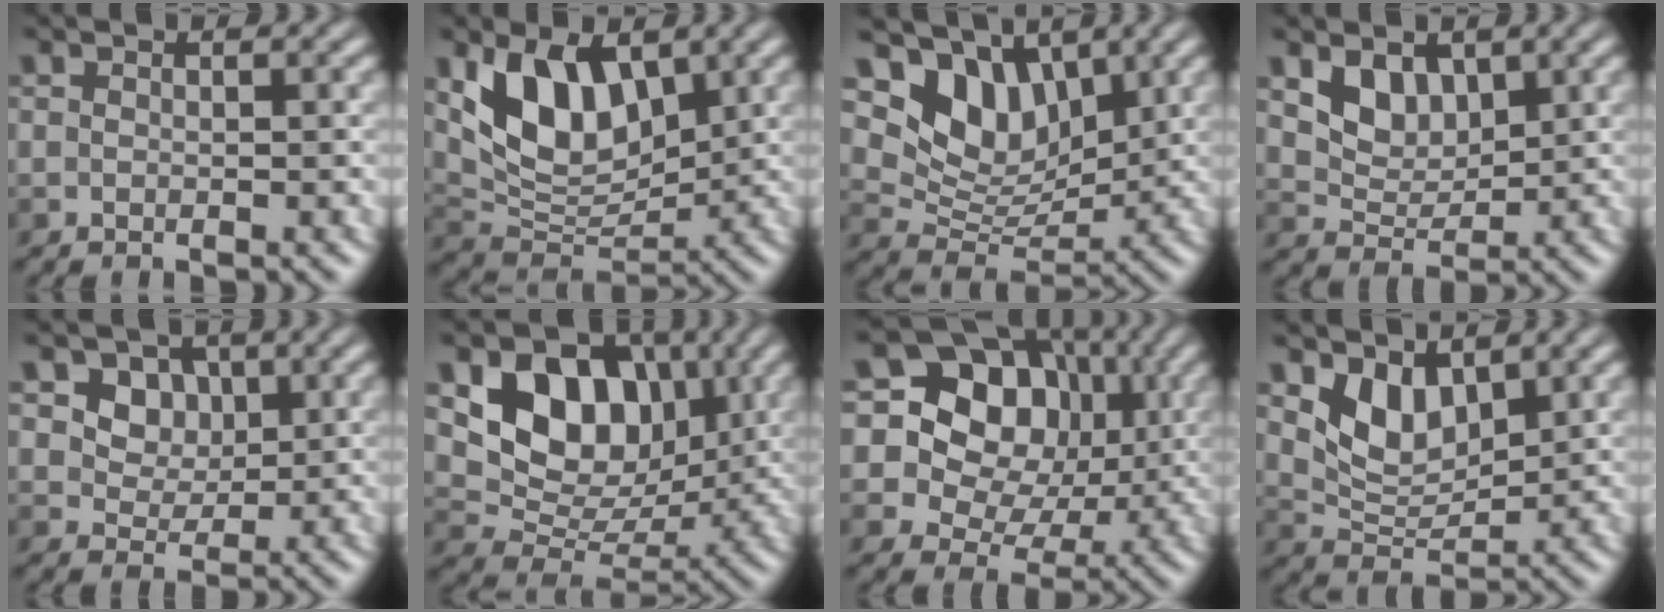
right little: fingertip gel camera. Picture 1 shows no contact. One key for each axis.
{"total": 6.8, "fx": 2.4, "fy": 4.1, "fz": 4.9, "tx": -0.099, "ty": -0.014, "tz": 0.042}
{"total": 7.0, "fx": 3.7, "fy": 4.5, "fz": 3.8, "tx": -0.070, "ty": -0.005, "tz": 0.067}
{"total": 3.2, "fx": 1.5, "fy": 2.2, "fz": 1.8, "tx": -0.046, "ty": -0.014, "tz": 0.022}
{"total": 3.2, "fx": 0.8, "fy": 2.7, "fz": 1.4, "tx": -0.029, "ty": -0.011, "tz": 0.011}
{"total": 9.5, "fx": 2.9, "fy": 7.0, "fz": 5.6, "tx": -0.097, "ty": -0.007, "tz": 0.049}
{"total": 13.3, "fx": 4.2, "fy": 10.4, "fz": 7.2, "tx": -0.130, "ty": 0.052, "tz": 0.063}
{"total": 3.6, "fx": 1.9, "fy": 2.3, "fz": 2.1, "tx": -0.049, "ty": -0.018, "tz": 0.031}